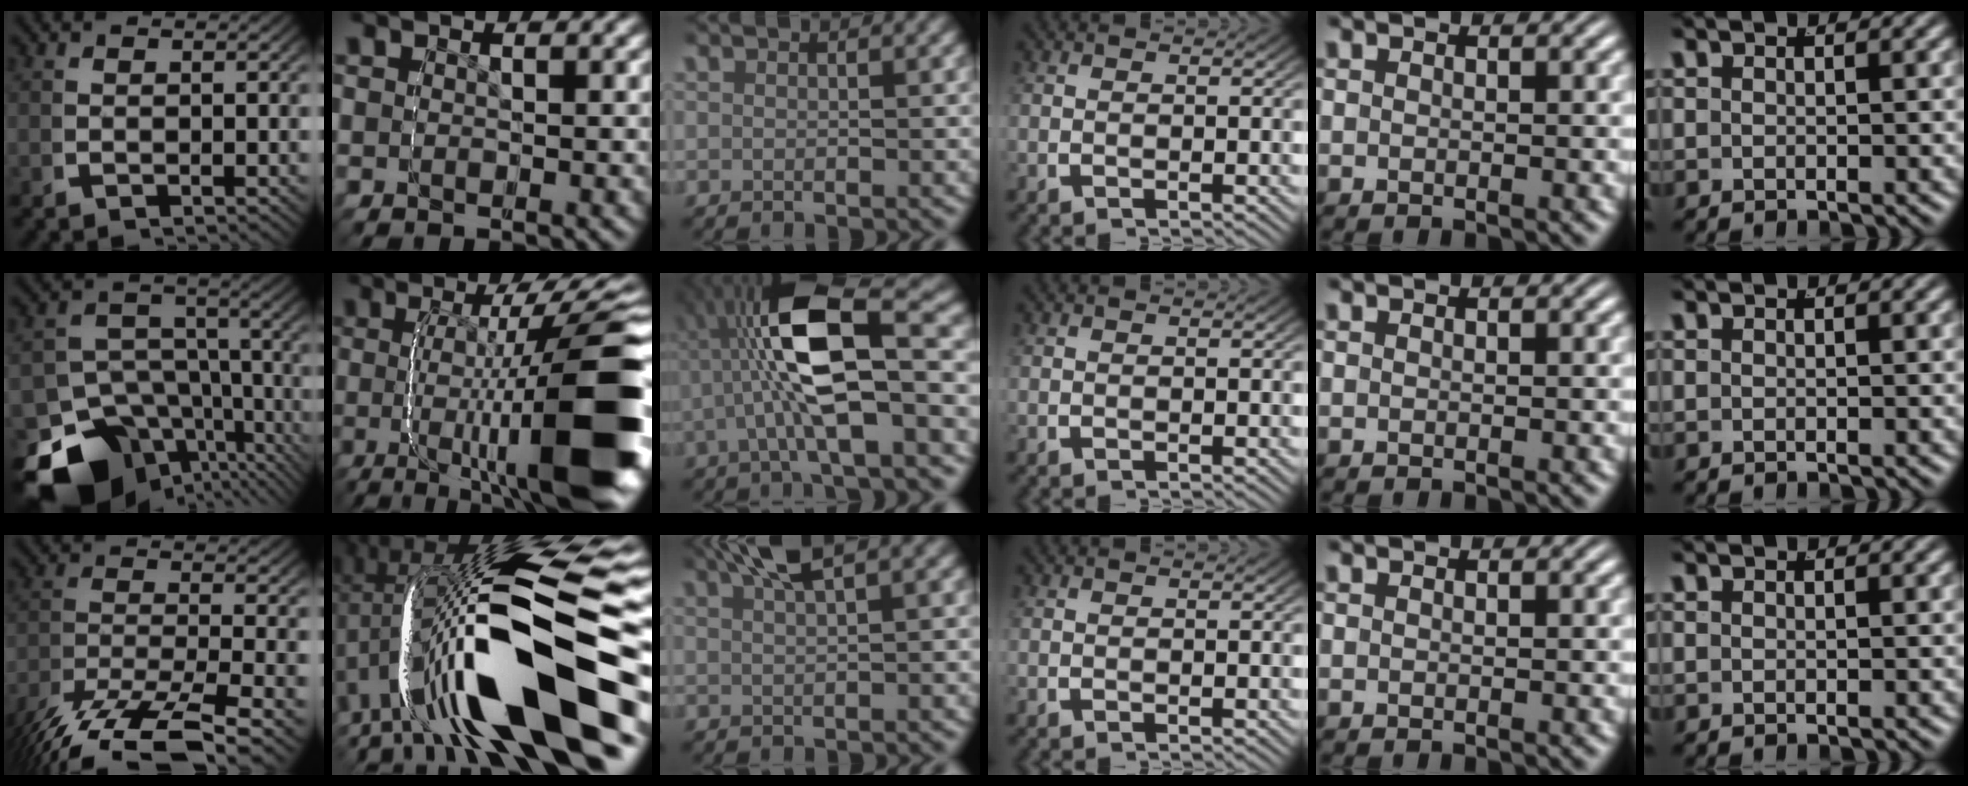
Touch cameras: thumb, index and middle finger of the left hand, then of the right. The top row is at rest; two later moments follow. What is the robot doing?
{"motion": "grasp_and_lifting", "object": "button"}